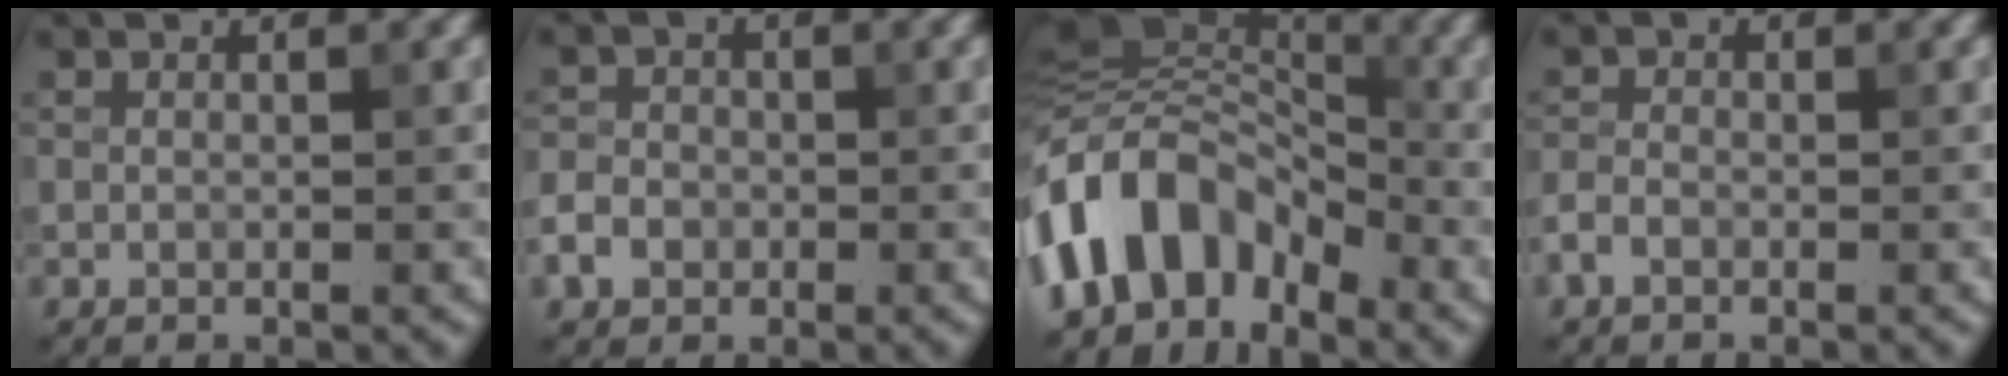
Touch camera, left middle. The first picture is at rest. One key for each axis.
{"total": 2.7, "fx": -1.0, "fy": 2.2, "fz": 1.1, "tx": -0.010, "ty": 0.001, "tz": -0.023}
{"total": 9.4, "fx": -4.8, "fy": 5.9, "fz": 5.6, "tx": -0.091, "ty": 0.017, "tz": -0.108}
{"total": 1.5, "fx": -0.9, "fy": 0.8, "fz": 0.8, "tx": -0.014, "ty": 0.004, "tz": -0.024}